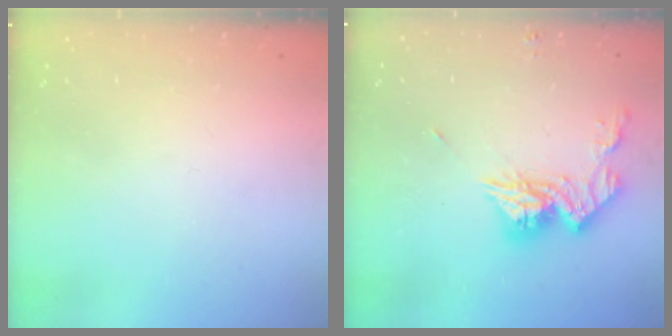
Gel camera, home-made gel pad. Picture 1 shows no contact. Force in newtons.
{"total": 12.3, "press": 12.2, "slide": 1.0}